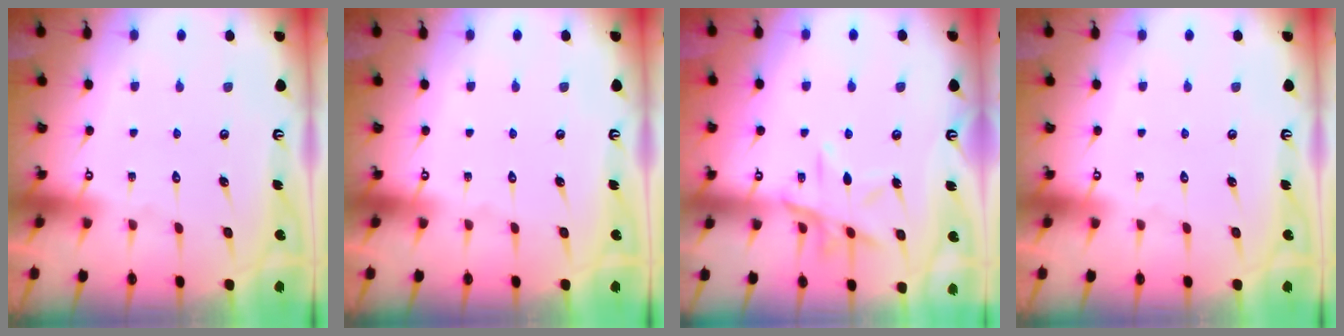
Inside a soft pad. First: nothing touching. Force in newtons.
{"total": 0.0}
{"total": 12.2, "press": 12.1, "slide": 0.9}
{"total": 0.0}